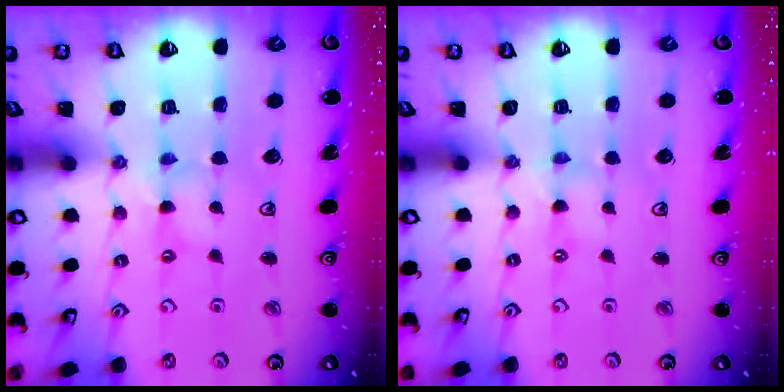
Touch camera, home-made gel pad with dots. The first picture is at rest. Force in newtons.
{"total": 0.0}